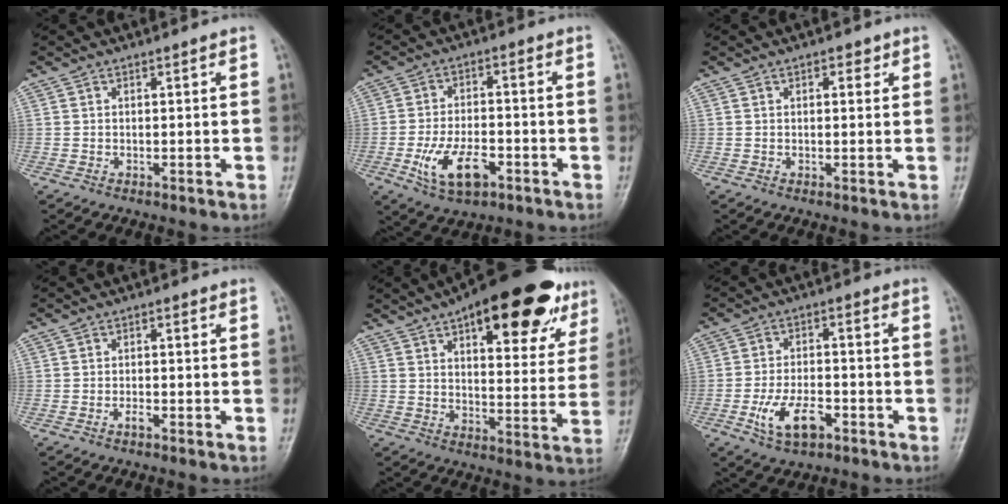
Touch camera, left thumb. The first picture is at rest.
{"total": 10.0, "force": [-4.1, 5.2, 7.6], "torque": [-0.136, 0.017, -0.069]}
{"total": 2.0, "force": [1.0, 1.2, 1.2], "torque": [-0.002, 0.001, 0.010]}
{"total": 1.5, "force": [-0.9, 0.6, 1.0], "torque": [-0.016, 0.010, -0.020]}
{"total": 23.4, "force": [13.3, 9.5, 16.8], "torque": [-0.191, -0.020, 0.185]}
{"total": 7.7, "force": [-3.6, 3.9, 5.5], "torque": [-0.099, 0.021, -0.064]}